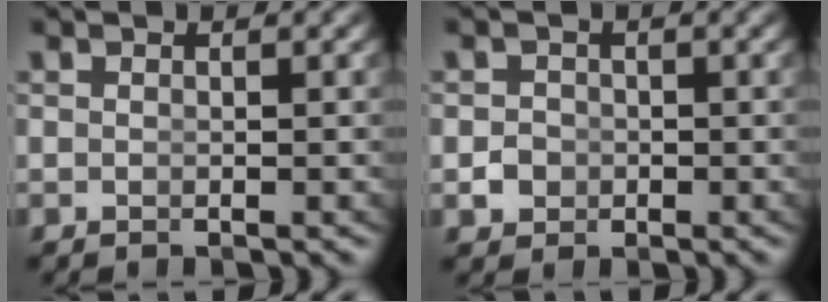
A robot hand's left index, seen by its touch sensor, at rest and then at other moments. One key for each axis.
{"total": 1.2, "fx": -0.6, "fy": 1.0, "fz": 0.3, "tx": -0.005, "ty": -0.011, "tz": -0.004}